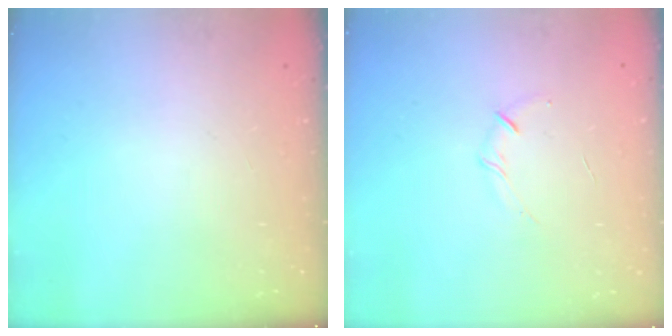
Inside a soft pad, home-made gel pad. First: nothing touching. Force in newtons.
{"total": 3.7, "press": 3.6, "slide": 1.1}